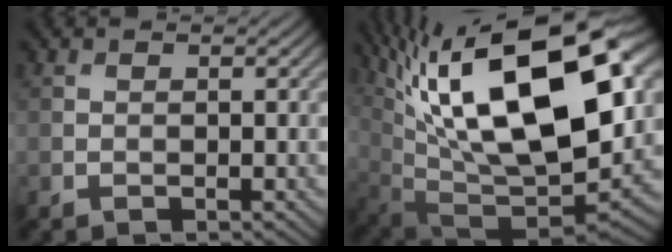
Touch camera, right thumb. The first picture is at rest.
{"total": 21.9, "force": [7.8, 10.3, 17.7], "torque": [-0.323, 0.021, 0.142]}